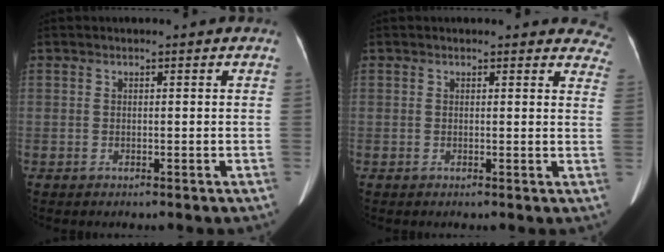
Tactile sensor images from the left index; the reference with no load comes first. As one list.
[{"total": 8.6, "force": [8.1, 2.8, 1.3], "torque": [0.031, -0.023, 0.047]}]